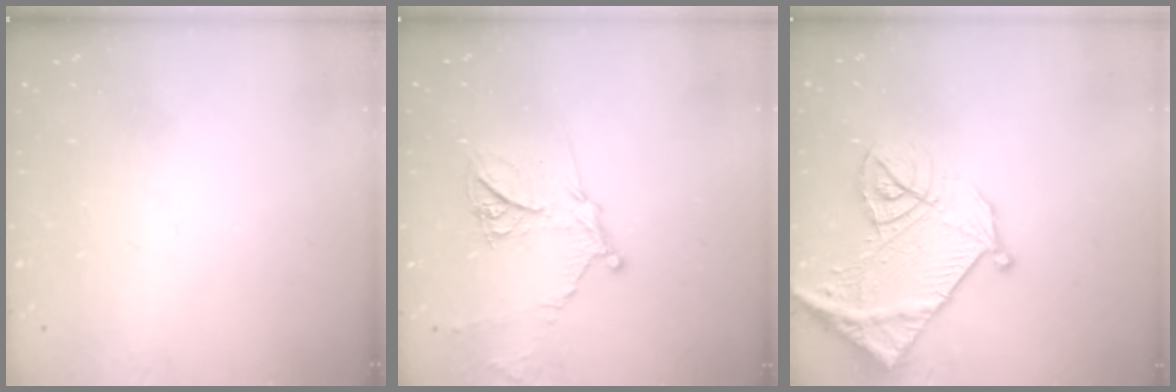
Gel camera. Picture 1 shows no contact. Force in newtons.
{"total": 13.6, "press": 13.6, "slide": 1.1}
{"total": 17.4, "press": 17.3, "slide": 1.8}